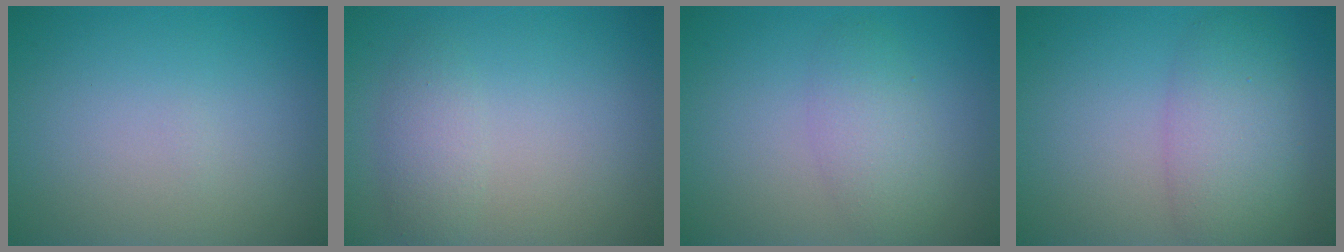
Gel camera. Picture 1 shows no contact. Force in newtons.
{"total": 2.0, "press": 2.0, "slide": 0.1}
{"total": 2.8, "press": 2.8, "slide": 0.1}
{"total": 3.6, "press": 3.6, "slide": 0.2}